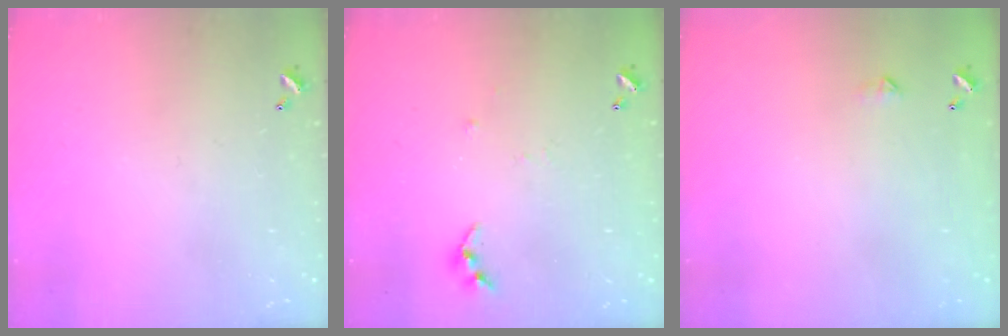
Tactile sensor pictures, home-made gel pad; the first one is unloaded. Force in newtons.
{"total": 4.7, "press": 4.7, "slide": 0.4}
{"total": 2.3, "press": 2.3, "slide": 0.4}